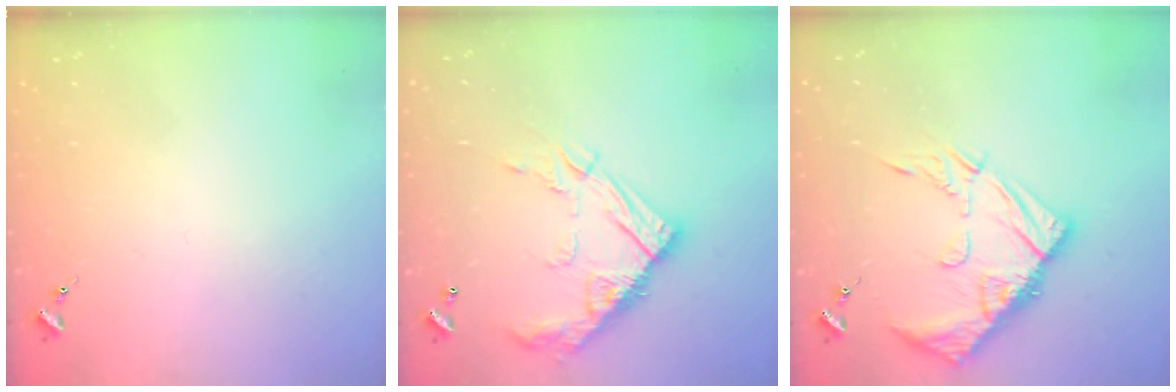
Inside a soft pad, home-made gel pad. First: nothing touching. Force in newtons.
{"total": 15.9, "press": 15.9, "slide": 0.8}
{"total": 15.2, "press": 15.2, "slide": 1.5}